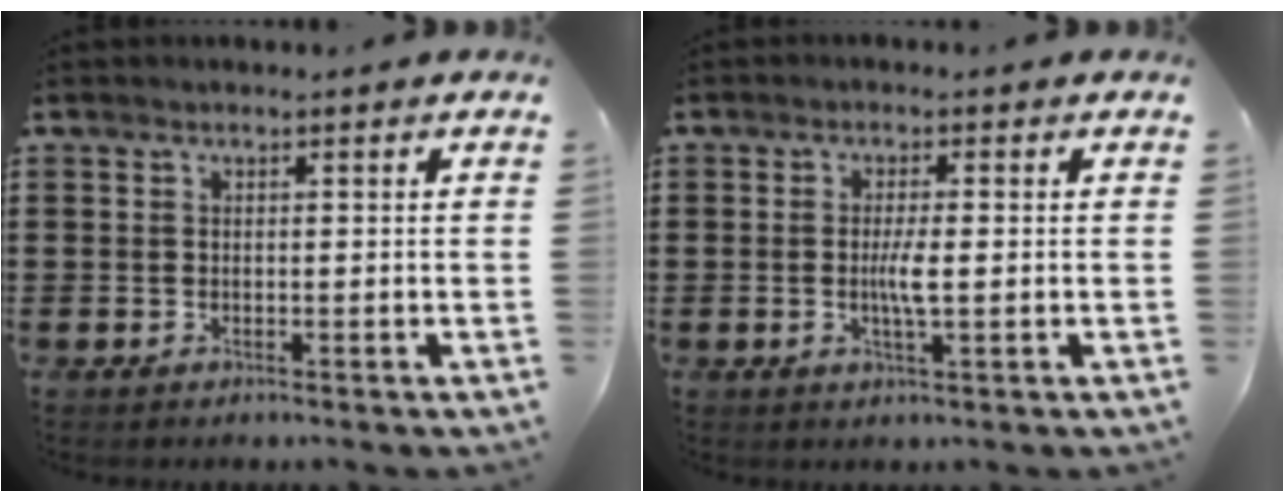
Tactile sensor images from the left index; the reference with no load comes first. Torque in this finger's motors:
{"motor_torque": [0.17, 0.10, 0.37, 0.05]}